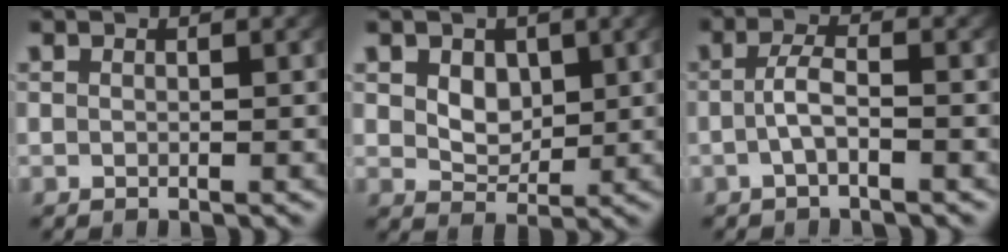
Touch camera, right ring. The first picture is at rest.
{"total": 3.2, "force": [1.1, 2.4, 1.8], "torque": [-0.038, -0.018, 0.033]}
{"total": 2.3, "force": [-1.1, 0.2, 1.9], "torque": [-0.041, 0.000, -0.019]}